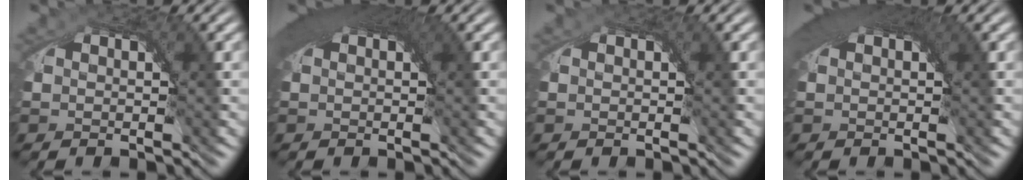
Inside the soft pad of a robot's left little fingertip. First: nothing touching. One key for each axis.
{"total": 4.2, "fx": 1.4, "fy": 1.4, "fz": 3.7, "tx": -0.045, "ty": 0.010, "tz": 0.017}
{"total": 0.0}
{"total": 3.8, "fx": 1.4, "fy": 1.2, "fz": 3.3, "tx": -0.038, "ty": 0.010, "tz": 0.017}